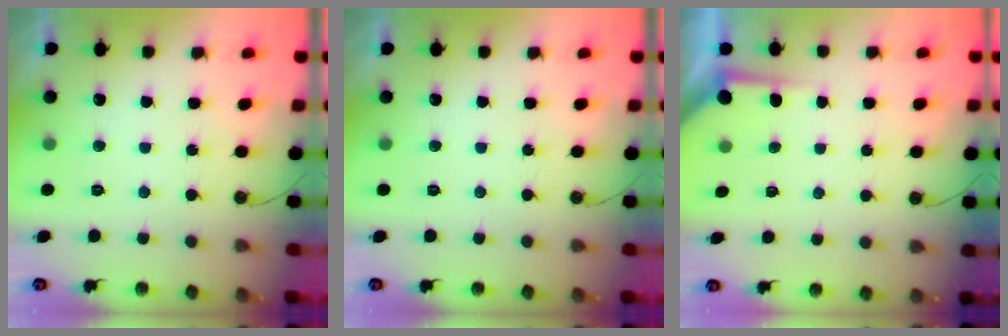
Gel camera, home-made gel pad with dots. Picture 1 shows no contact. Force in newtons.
{"total": 0.0}
{"total": 2.5, "press": 2.5, "slide": 0.3}